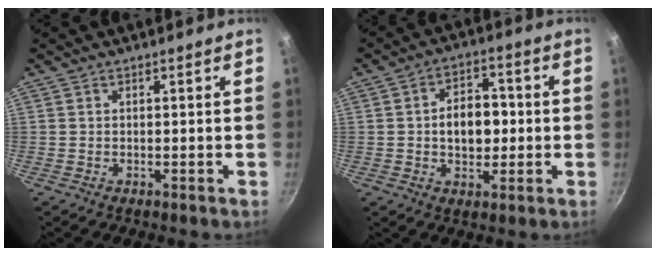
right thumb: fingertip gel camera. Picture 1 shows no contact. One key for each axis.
{"total": 8.8, "fx": -0.1, "fy": 5.8, "fz": 6.7, "tx": -0.074, "ty": 0.014, "tz": -0.005}